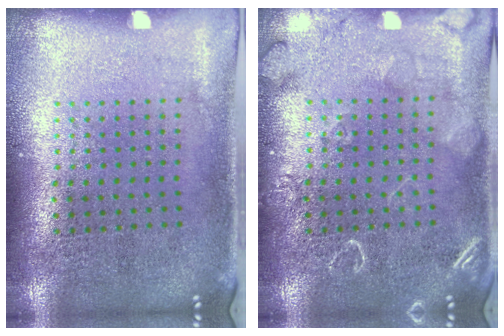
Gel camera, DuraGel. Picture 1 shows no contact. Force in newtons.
{"total": 2.4, "press": 2.4, "slide": 0.4}